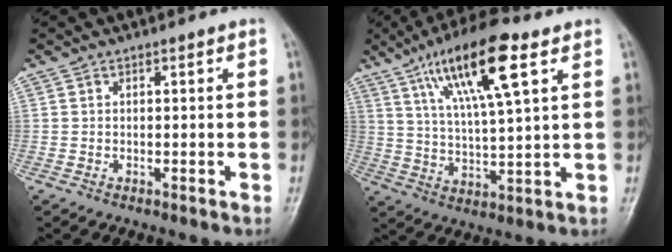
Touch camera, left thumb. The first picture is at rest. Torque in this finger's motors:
{"motor_torque": [0.69, 0.67, 1.73, -1.05, 0.44]}